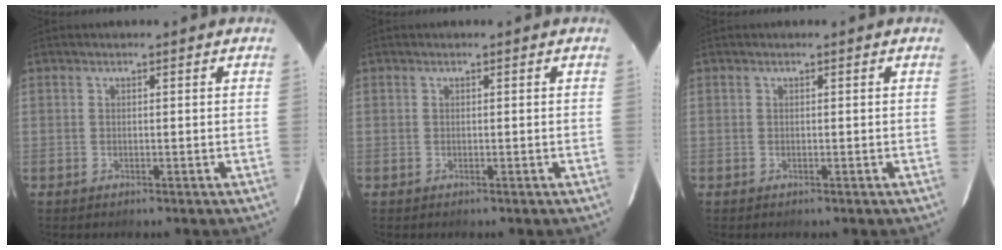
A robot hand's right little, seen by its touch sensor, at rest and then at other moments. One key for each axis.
{"total": 0.0}
{"total": 0.0}